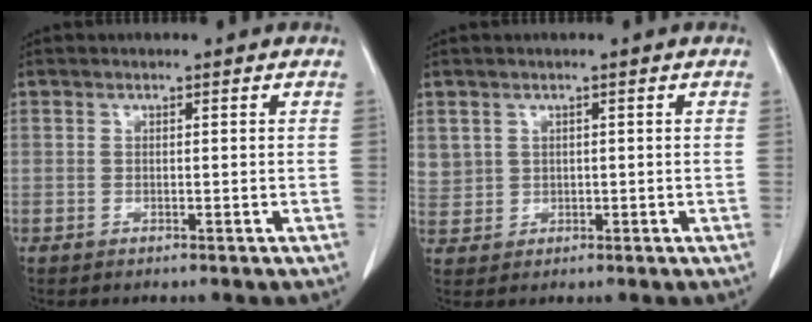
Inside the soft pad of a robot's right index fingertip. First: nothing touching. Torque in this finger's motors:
{"motor_torque": [0.35, 0.26, 0.18, 0.06]}